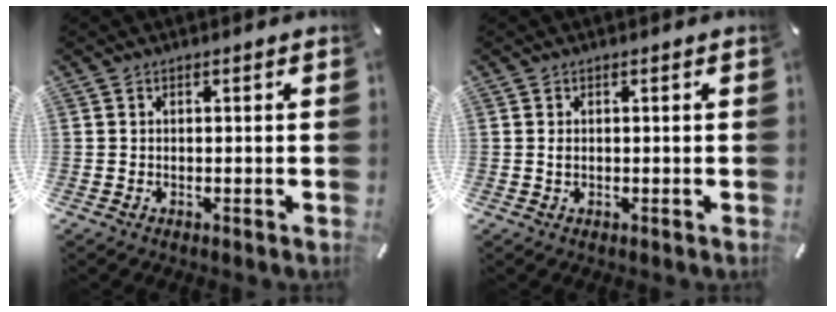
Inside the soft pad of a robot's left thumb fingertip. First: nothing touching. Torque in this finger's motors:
{"motor_torque": [-0.30, -0.17, 0.05, -0.16, 0.00]}